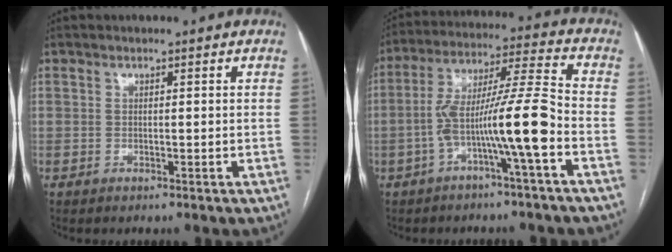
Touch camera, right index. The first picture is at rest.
{"total": 12.1, "force": [-4.1, -0.4, 11.4], "torque": [-0.208, 0.026, -0.073]}